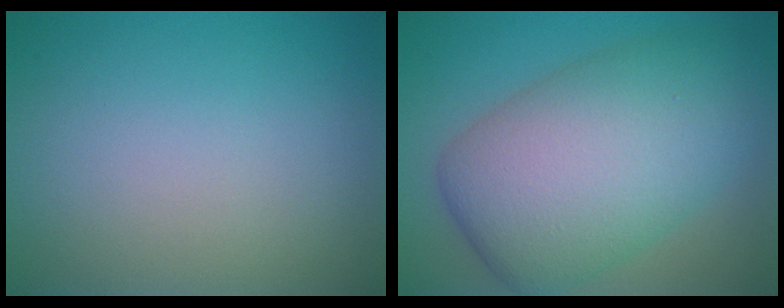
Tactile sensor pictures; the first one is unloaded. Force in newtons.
{"total": 11.3, "press": 11.3, "slide": 0.1}